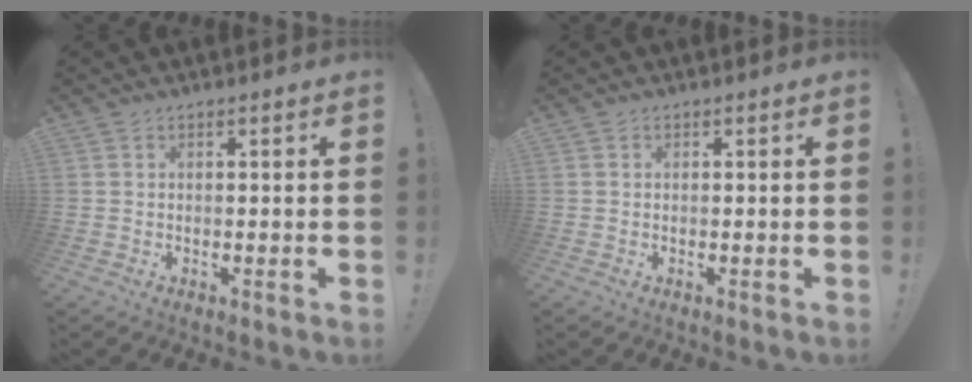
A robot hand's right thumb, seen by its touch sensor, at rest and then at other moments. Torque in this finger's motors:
{"motor_torque": [0.16, 0.03, 0.20, -0.27, 0.03]}